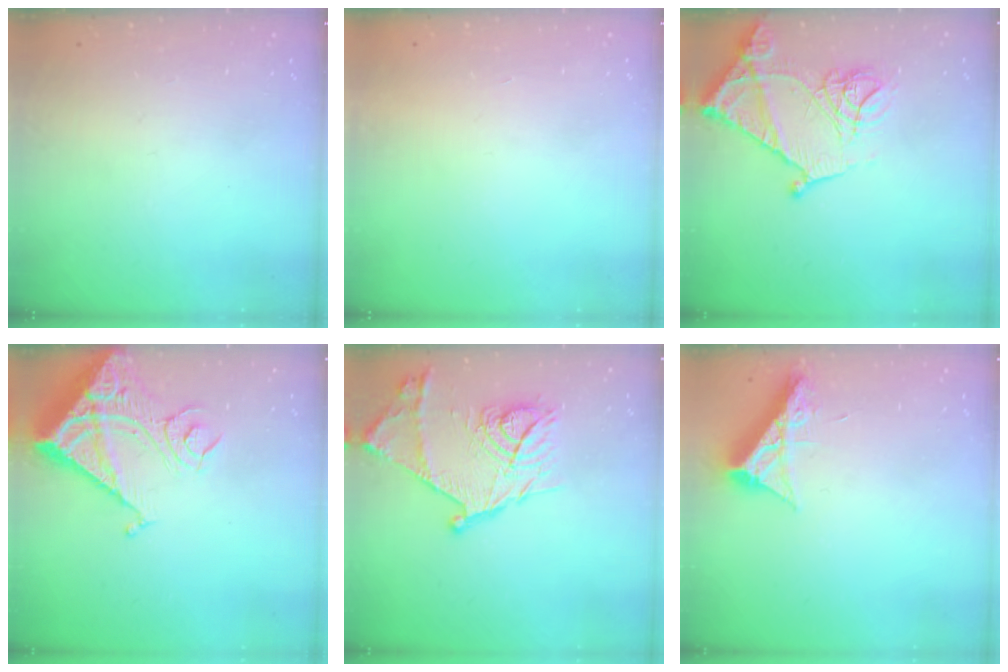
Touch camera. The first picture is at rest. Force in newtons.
{"total": 1.7, "press": 1.7, "slide": 0.1}
{"total": 17.4, "press": 17.4, "slide": 1.3}
{"total": 17.3, "press": 17.1, "slide": 2.3}
{"total": 19.7, "press": 19.7, "slide": 1.1}
{"total": 8.9, "press": 8.9, "slide": 0.3}